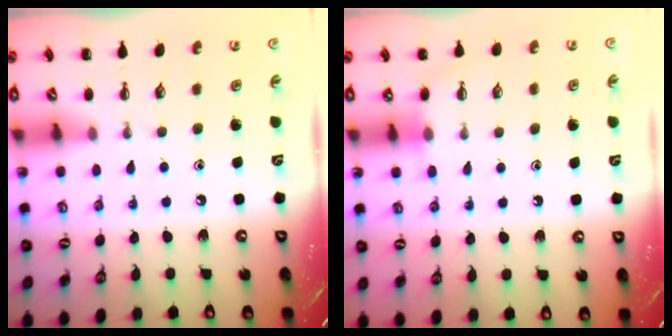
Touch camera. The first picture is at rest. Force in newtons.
{"total": 4.5, "press": 4.3, "slide": 1.3}